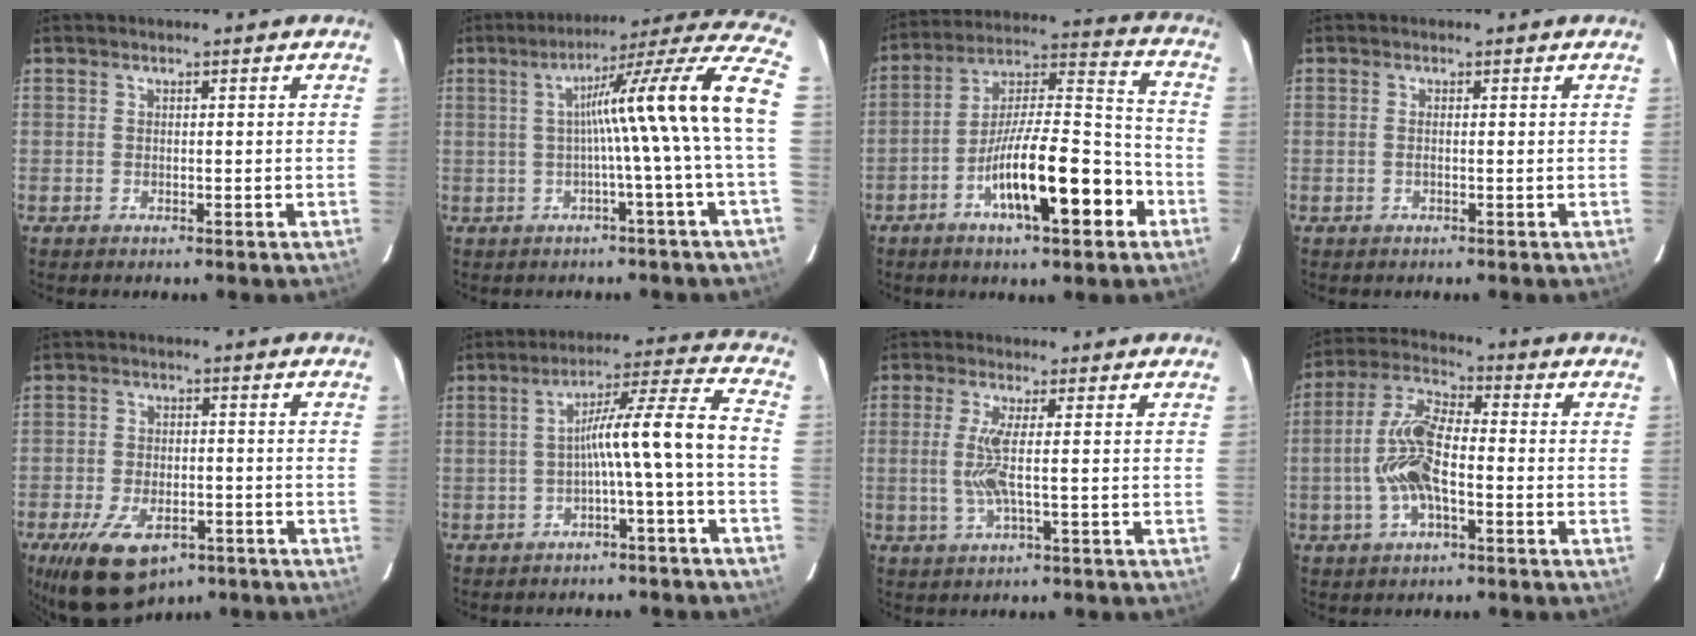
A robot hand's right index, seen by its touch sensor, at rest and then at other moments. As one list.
[{"total": 15.9, "force": [0.1, -2.3, 15.8], "torque": [-0.200, 0.025, -0.006]}, {"total": 16.9, "force": [-7.3, 3.2, 14.9], "torque": [-0.254, 0.007, -0.116]}, {"total": 0.7, "force": [-0.1, 0.0, 0.7], "torque": [-0.017, 0.000, -0.002]}, {"total": 11.8, "force": [-7.2, 5.7, 7.5], "torque": [-0.144, -0.010, -0.112]}, {"total": 9.3, "force": [-2.1, -1.3, 9.0], "torque": [-0.135, 0.035, -0.030]}, {"total": 4.5, "force": [0.0, 0.0, 4.5], "torque": [-0.099, -0.006, -0.001]}, {"total": 10.0, "force": [-2.0, 3.2, 9.3], "torque": [-0.205, 0.013, -0.039]}]